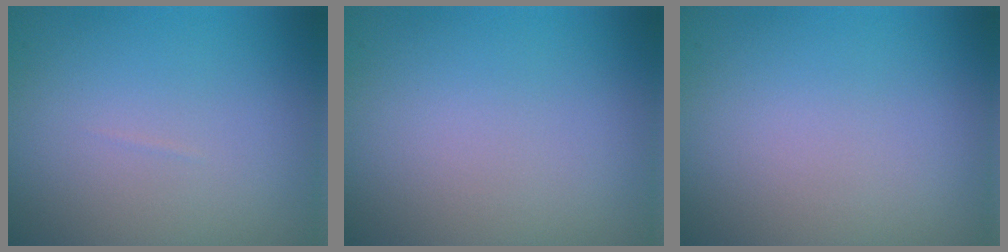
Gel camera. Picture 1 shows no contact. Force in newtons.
{"total": 0.0}
{"total": 0.0}